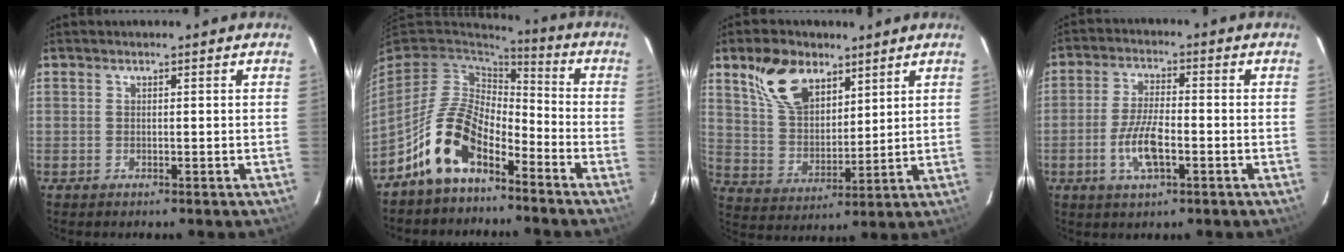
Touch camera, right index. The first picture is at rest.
{"total": 12.7, "force": [-7.4, 6.4, 8.0], "torque": [-0.164, 0.012, -0.141]}
{"total": 12.3, "force": [7.4, 7.2, 6.7], "torque": [-0.132, 0.024, 0.149]}
{"total": 7.2, "force": [-2.6, 2.4, 6.2], "torque": [-0.130, 0.001, -0.051]}